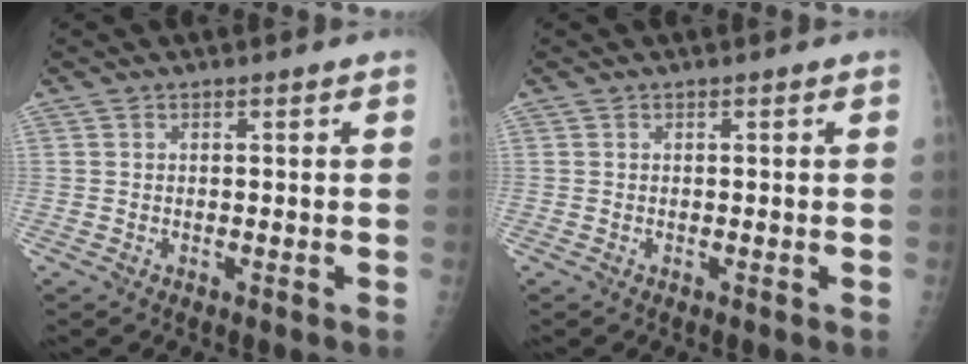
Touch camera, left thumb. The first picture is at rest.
{"total": 0.0}